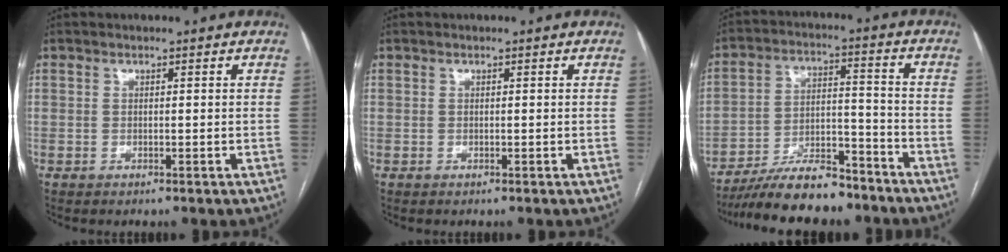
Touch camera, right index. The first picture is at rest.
{"total": 0.0}
{"total": 13.4, "force": [-11.5, 3.2, 6.2], "torque": [-0.104, 0.013, -0.198]}